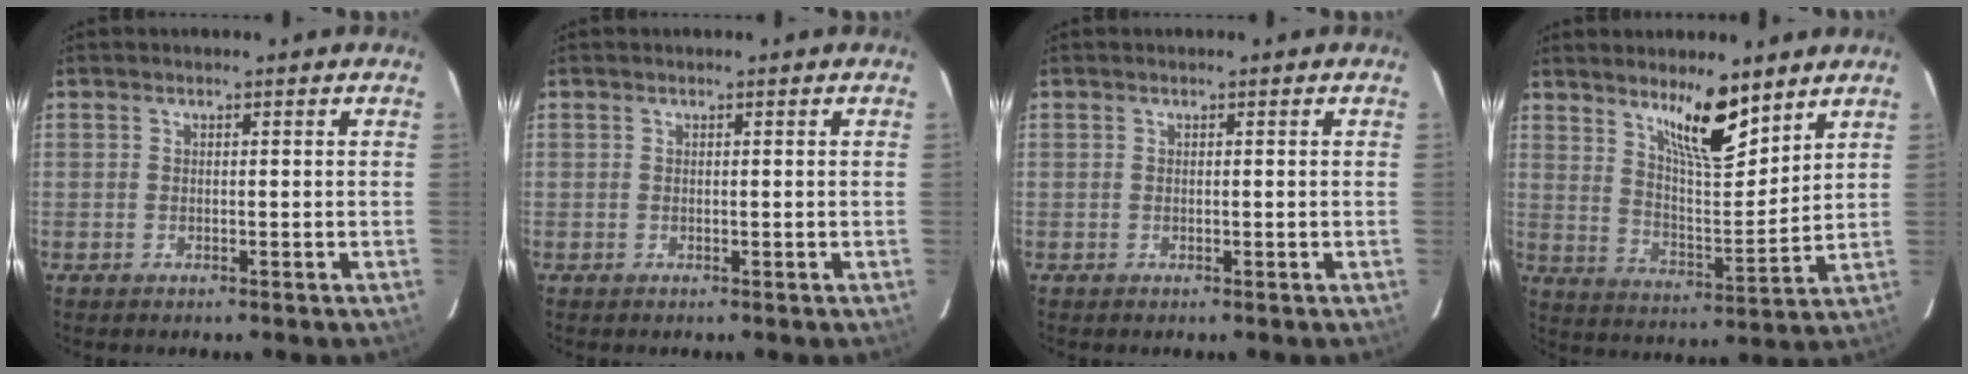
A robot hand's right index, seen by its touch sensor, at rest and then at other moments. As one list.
[{"total": 0.0}, {"total": 0.0}, {"total": 10.5, "force": [7.2, 1.9, 7.3], "torque": [-0.127, -0.011, 0.132]}]